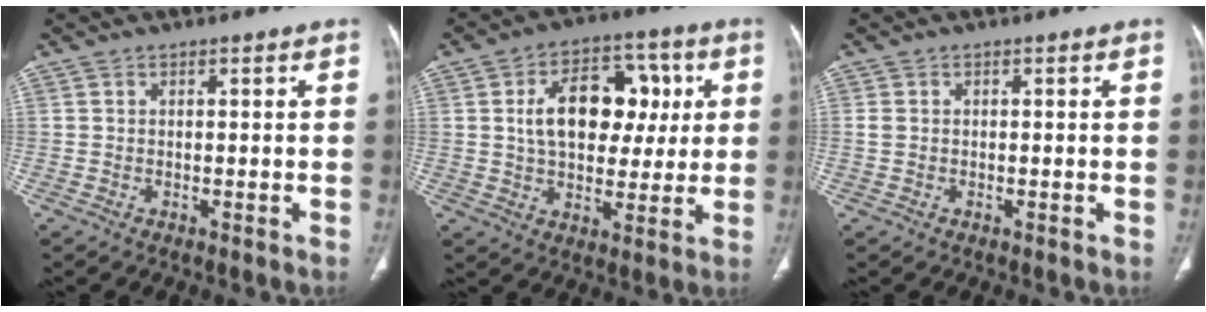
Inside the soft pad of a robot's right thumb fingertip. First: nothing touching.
{"total": 15.7, "force": [2.8, 10.4, 11.4], "torque": [-0.133, 0.013, 0.041]}
{"total": 1.2, "force": [-0.1, 1.0, 0.7], "torque": [-0.019, 0.001, -0.003]}